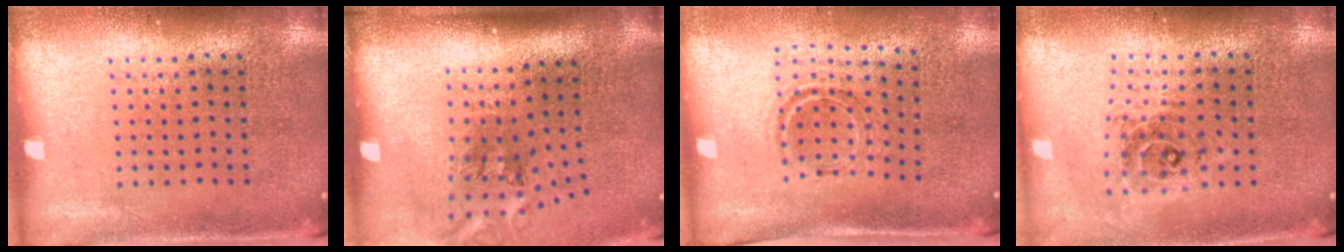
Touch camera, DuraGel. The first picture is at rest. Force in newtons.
{"total": 2.0, "press": 1.2, "slide": 1.6}
{"total": 1.0, "press": 0.9, "slide": 0.3}
{"total": 0.8, "press": 0.8, "slide": 0.2}